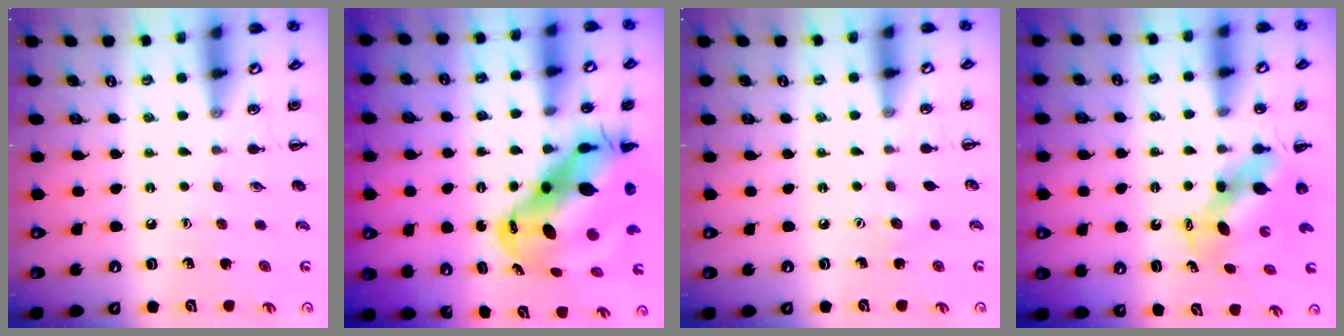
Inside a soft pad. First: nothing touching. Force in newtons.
{"total": 16.2, "press": 15.7, "slide": 4.2}
{"total": 3.7, "press": 3.6, "slide": 0.9}
{"total": 6.4, "press": 6.3, "slide": 1.1}